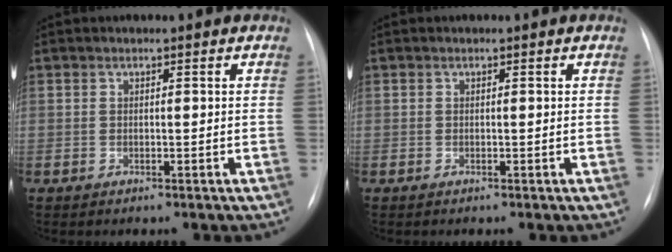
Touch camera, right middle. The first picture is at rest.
{"total": 0.0}